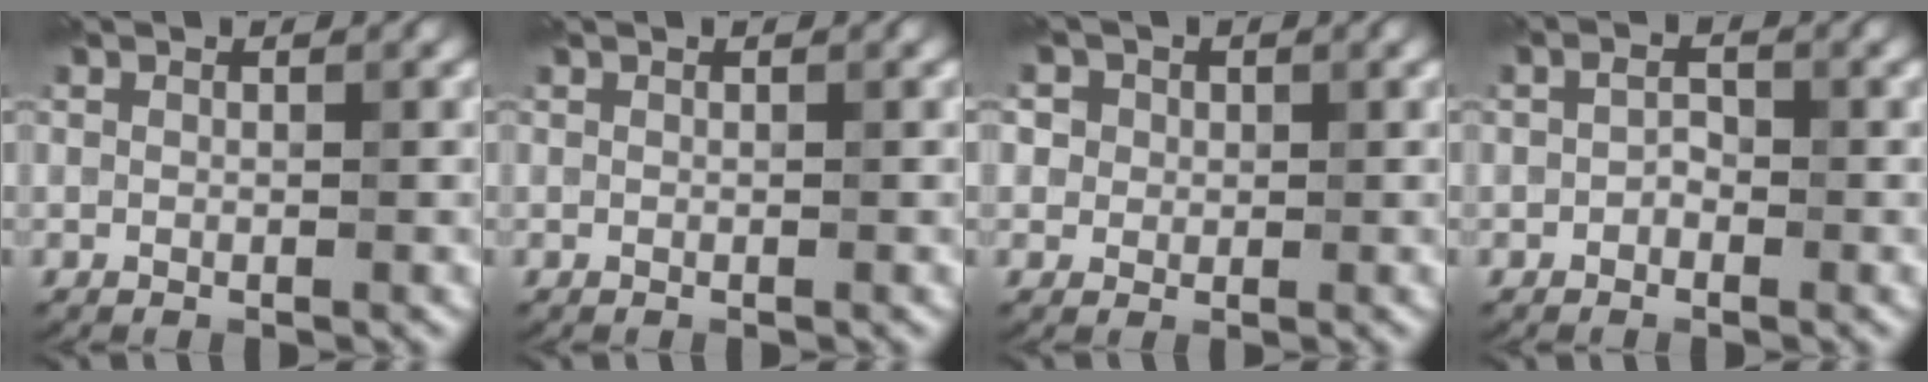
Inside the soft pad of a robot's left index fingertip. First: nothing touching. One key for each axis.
{"total": 0.0}
{"total": 3.4, "fx": 1.6, "fy": 2.9, "fz": 0.9, "tx": -0.004, "ty": 0.018, "tz": -0.007}
{"total": 1.0, "fx": -0.5, "fy": 0.7, "fz": 0.4, "tx": -0.007, "ty": 0.011, "tz": -0.011}